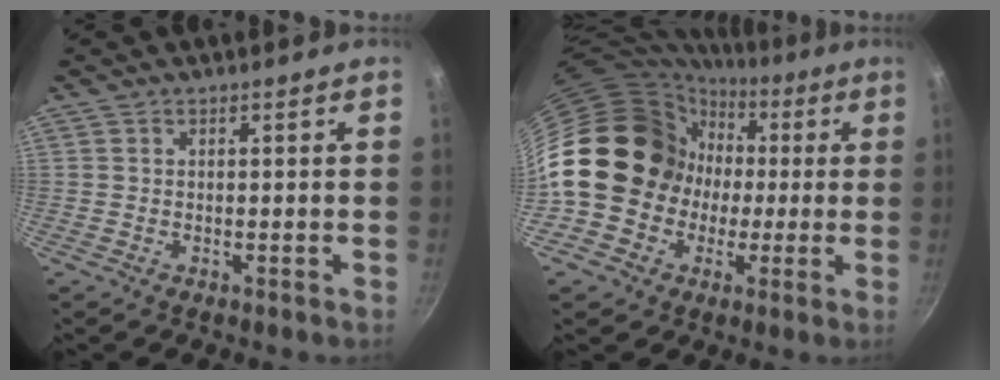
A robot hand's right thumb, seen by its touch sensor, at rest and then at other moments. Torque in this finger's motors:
{"motor_torque": [1.43, 2.17, 1.43, -1.35, 0.24]}